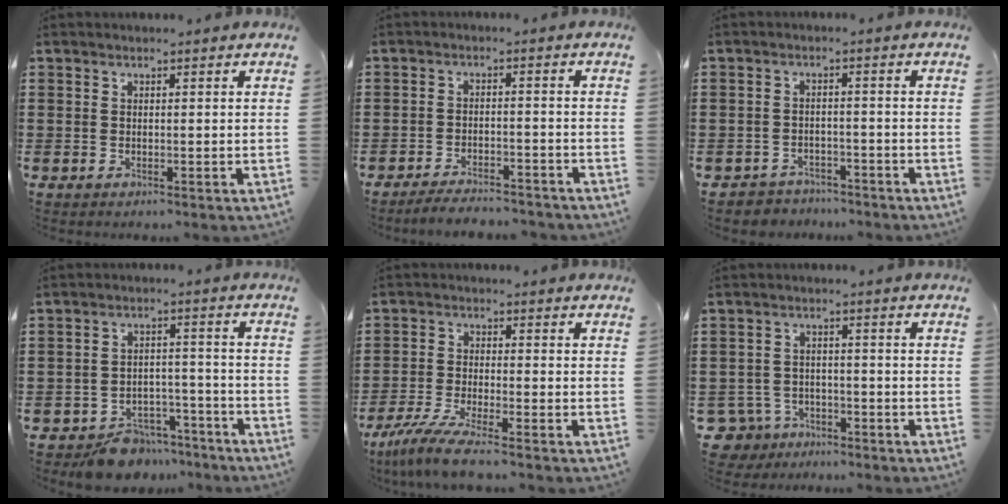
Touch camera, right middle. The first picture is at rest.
{"total": 3.6, "force": [-3.5, 0.2, 0.7], "torque": [-0.014, 0.002, -0.071]}
{"total": 2.6, "force": [-2.5, 0.6, -0.2], "torque": [-0.006, 0.001, -0.056]}
{"total": 6.2, "force": [-5.8, 1.8, 0.7], "torque": [-0.007, 0.024, -0.111]}
{"total": 5.7, "force": [-4.8, -0.2, 3.2], "torque": [-0.087, -0.026, -0.097]}
{"total": 3.9, "force": [-3.4, 1.8, 0.6], "torque": [-0.048, -0.007, -0.079]}